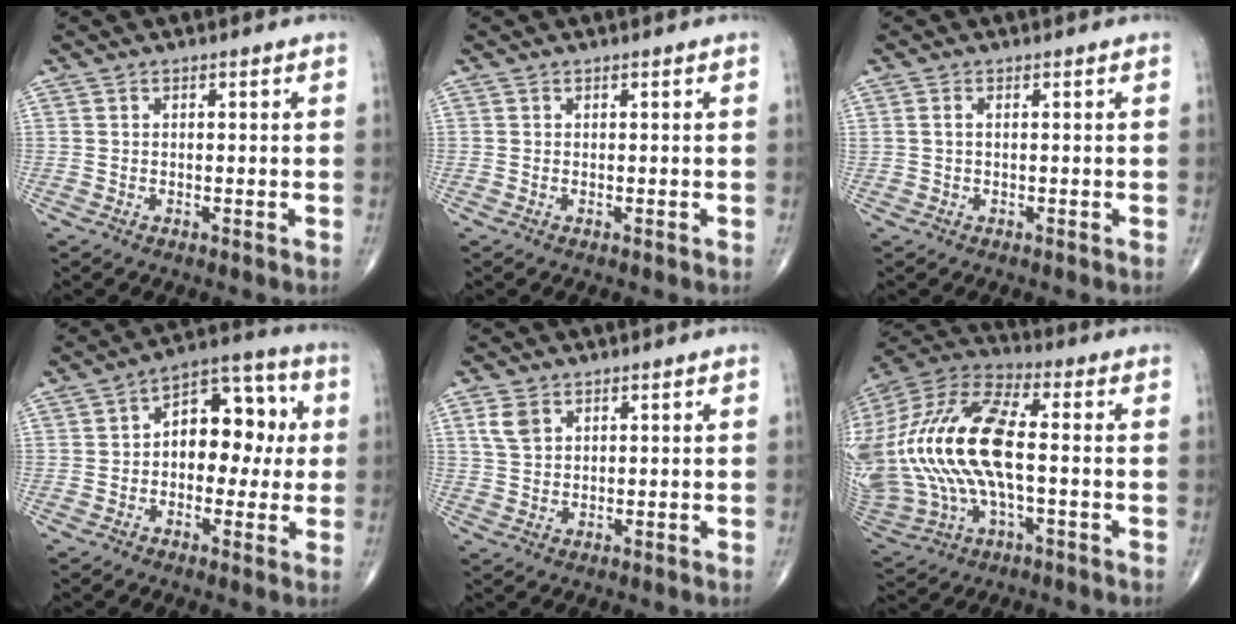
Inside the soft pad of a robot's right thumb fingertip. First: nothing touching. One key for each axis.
{"total": 0.0}
{"total": 1.1, "fx": 0.2, "fy": 0.6, "fz": 0.9, "tx": -0.022, "ty": 0.003, "tz": 0.005}
{"total": 12.9, "fx": 0.8, "fy": 8.2, "fz": 9.9, "tx": -0.093, "ty": 0.036, "tz": -0.001}
{"total": 3.8, "fx": 1.8, "fy": 2.5, "fz": 2.2, "tx": -0.039, "ty": -0.002, "tz": 0.042}
{"total": 28.5, "fx": -0.4, "fy": 14.0, "fz": 24.8, "tx": -0.593, "ty": 0.027, "tz": 0.003}